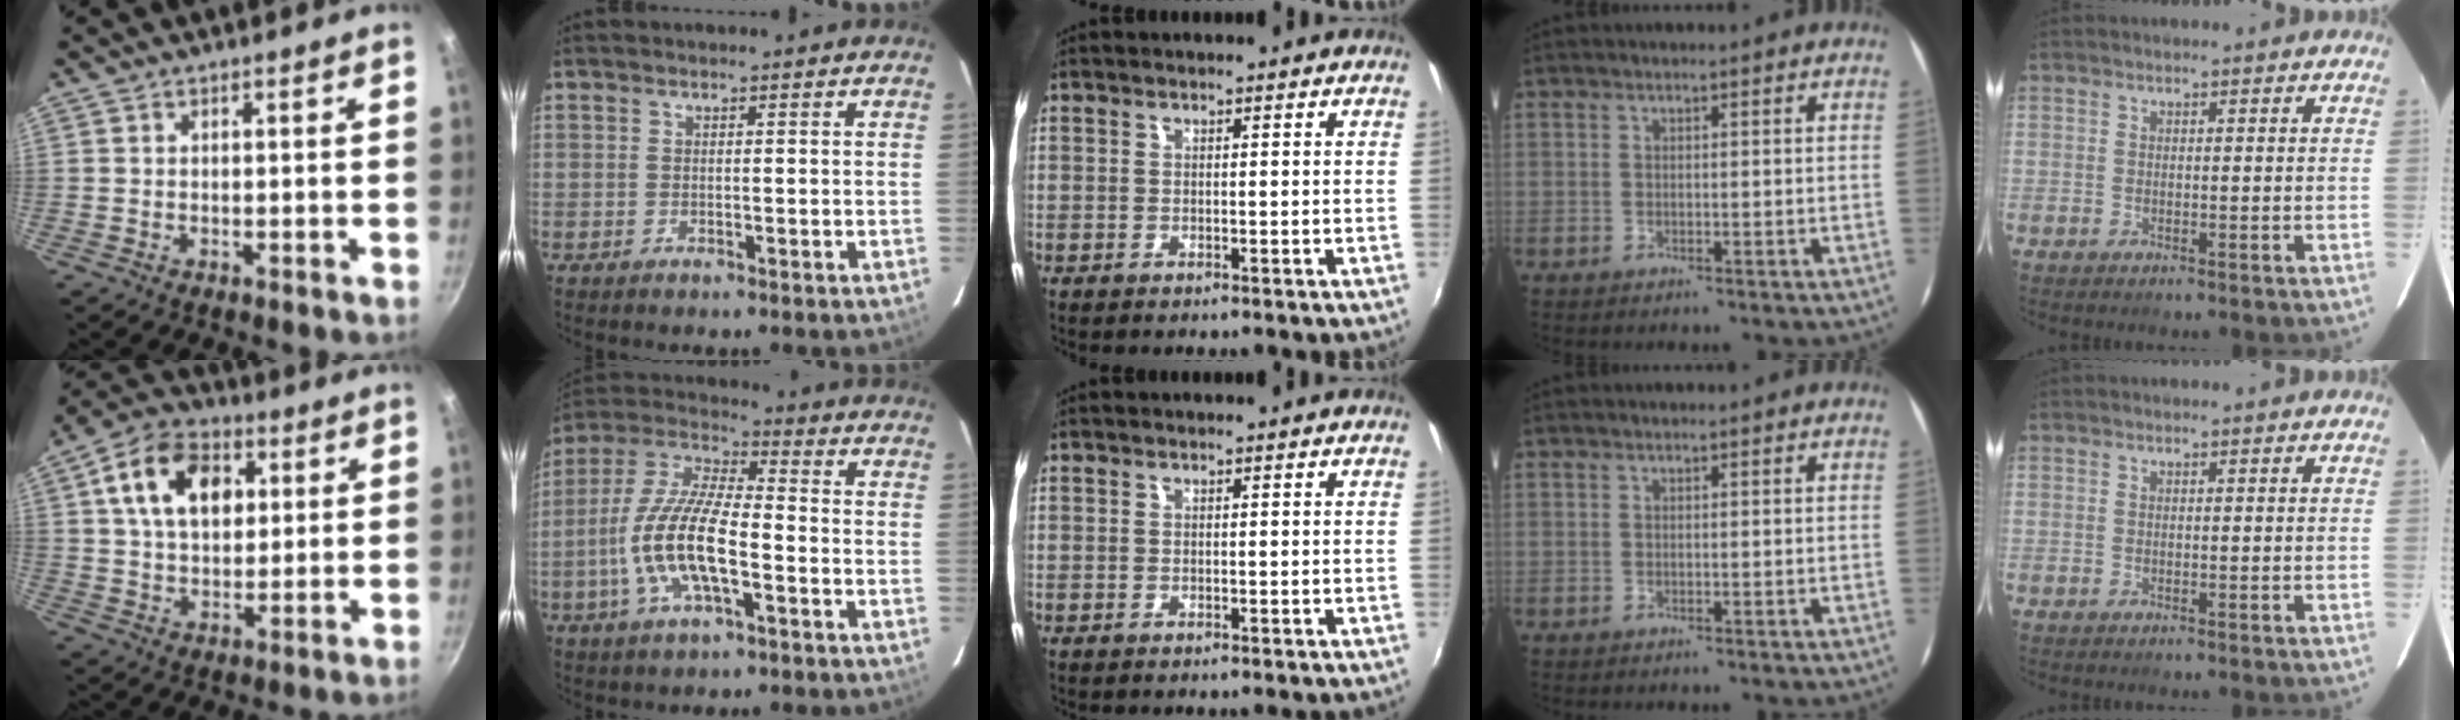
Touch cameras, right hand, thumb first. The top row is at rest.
{"thumb": {"total": 14.7, "force": [4.2, 9.9, 10.0], "torque": [-0.145, 0.006, 0.060]}, "index": {"total": 14.4, "force": [-4.5, 4.4, 12.9], "torque": [-0.268, -0.004, -0.088]}}